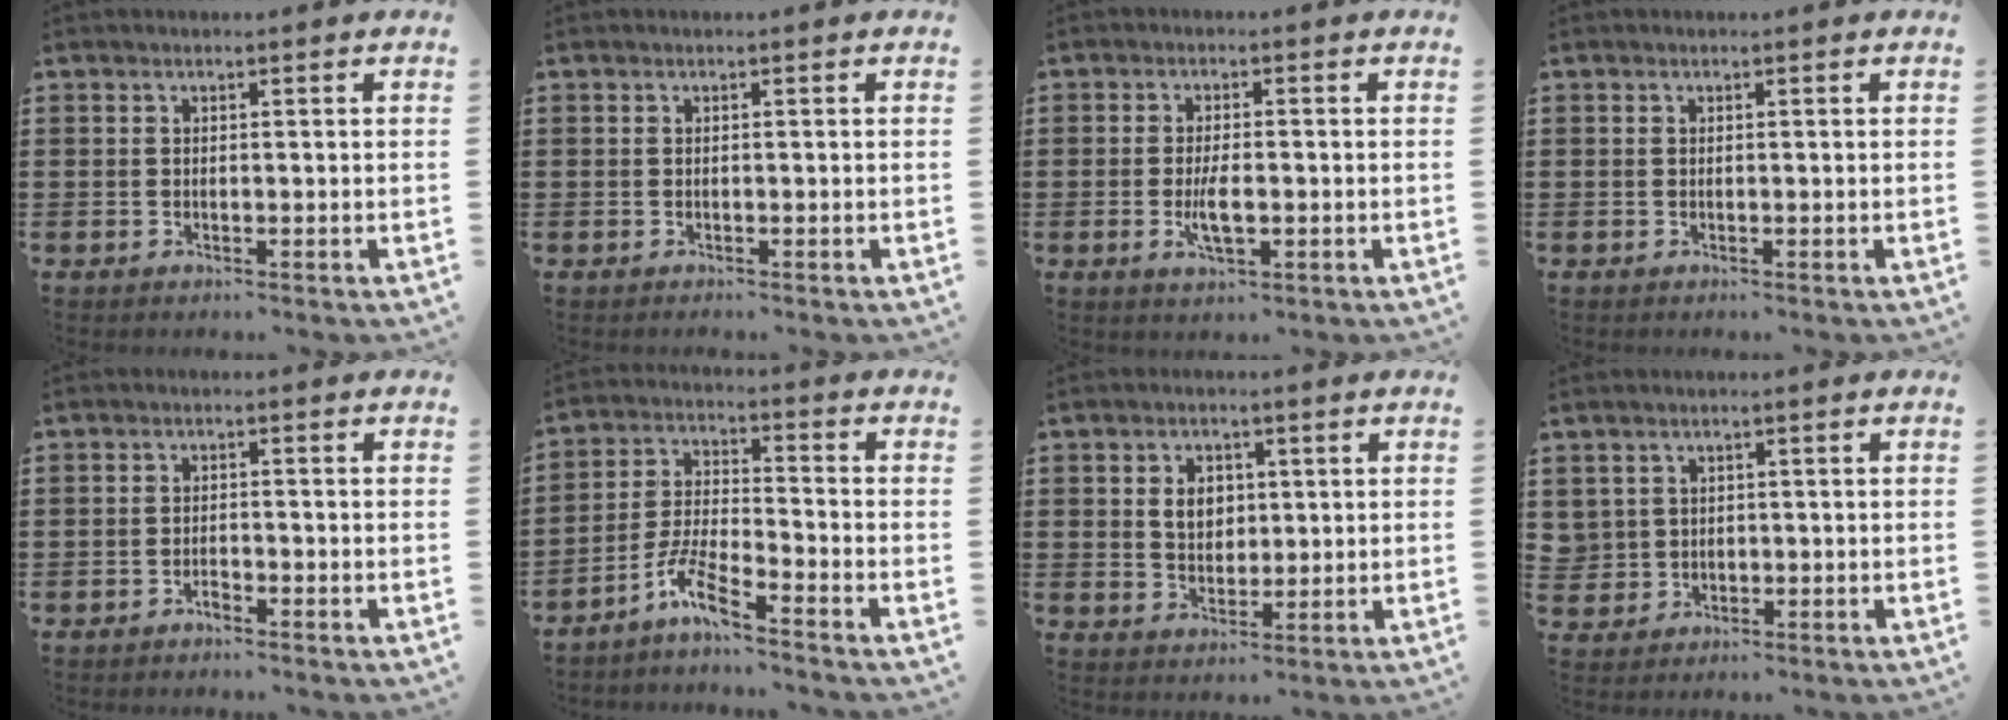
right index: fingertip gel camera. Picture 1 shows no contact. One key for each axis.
{"total": 0.0}
{"total": 4.2, "fx": -1.0, "fy": 1.4, "fz": 3.9, "tx": -0.073, "ty": -0.001, "tz": -0.018}
{"total": 0.0}
{"total": 1.2, "fx": -1.1, "fy": 0.4, "fz": 0.4, "tx": -0.012, "ty": 0.000, "tz": -0.022}
{"total": 6.4, "fx": -5.1, "fy": 0.7, "fz": 3.9, "tx": -0.100, "ty": -0.010, "tz": -0.104}
{"total": 4.2, "fx": 0.9, "fy": 3.2, "fz": 2.6, "tx": -0.053, "ty": 0.009, "tz": 0.011}
{"total": 1.9, "fx": 0.4, "fy": 1.9, "fz": 0.0, "tx": -0.010, "ty": 0.010, "tz": 0.007}